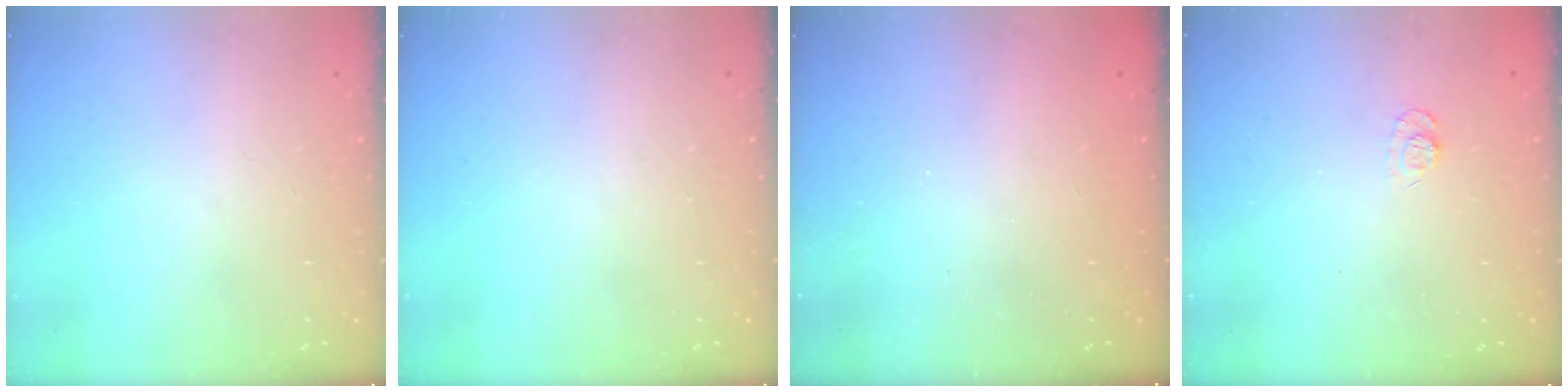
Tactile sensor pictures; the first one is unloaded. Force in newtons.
{"total": 0.0}
{"total": 2.4, "press": 2.3, "slide": 0.8}
{"total": 5.2, "press": 5.1, "slide": 1.2}